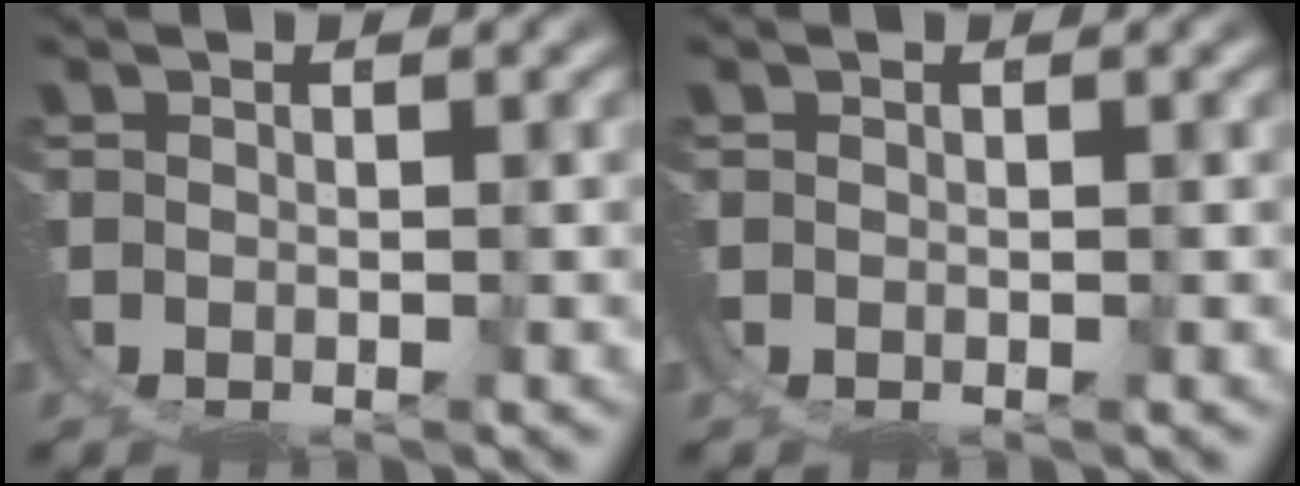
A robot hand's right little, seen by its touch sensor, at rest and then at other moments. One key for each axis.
{"total": 0.0}